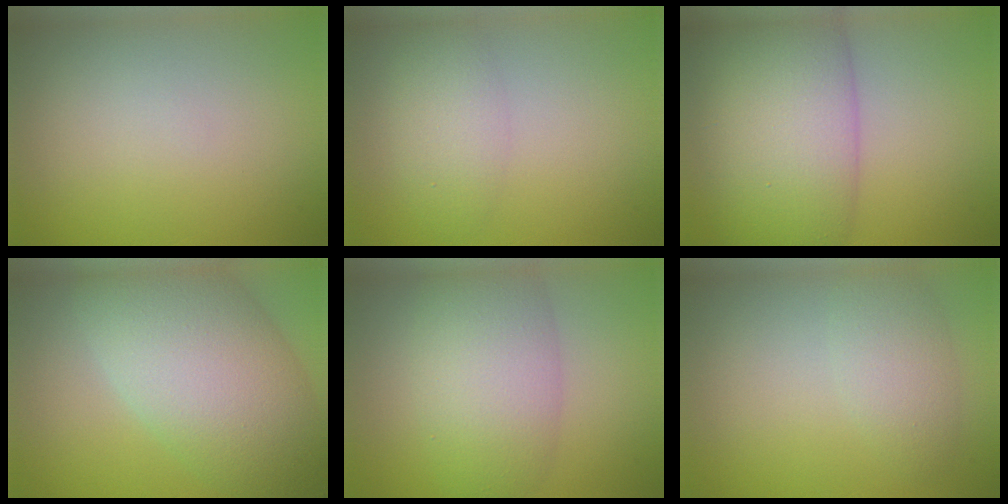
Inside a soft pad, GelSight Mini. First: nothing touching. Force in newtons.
{"total": 2.8, "press": 2.8, "slide": 0.2}
{"total": 10.5, "press": 10.5, "slide": 0.4}
{"total": 11.5, "press": 11.5, "slide": 0.4}
{"total": 6.6, "press": 6.6, "slide": 0.4}
{"total": 2.9, "press": 2.9, "slide": 0.1}